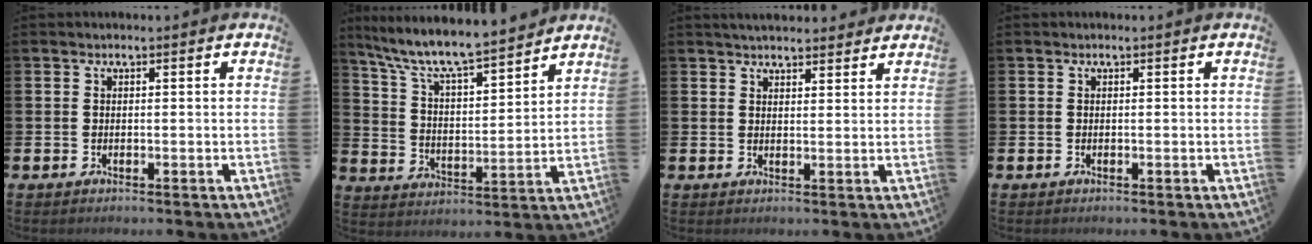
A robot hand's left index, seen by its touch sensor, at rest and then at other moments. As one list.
[{"total": 8.6, "force": [8.1, 0.9, 3.0], "torque": [-0.097, -0.059, 0.139]}, {"total": 3.4, "force": [3.3, 0.6, 0.3], "torque": [-0.004, -0.016, 0.060]}, {"total": 0.0}]